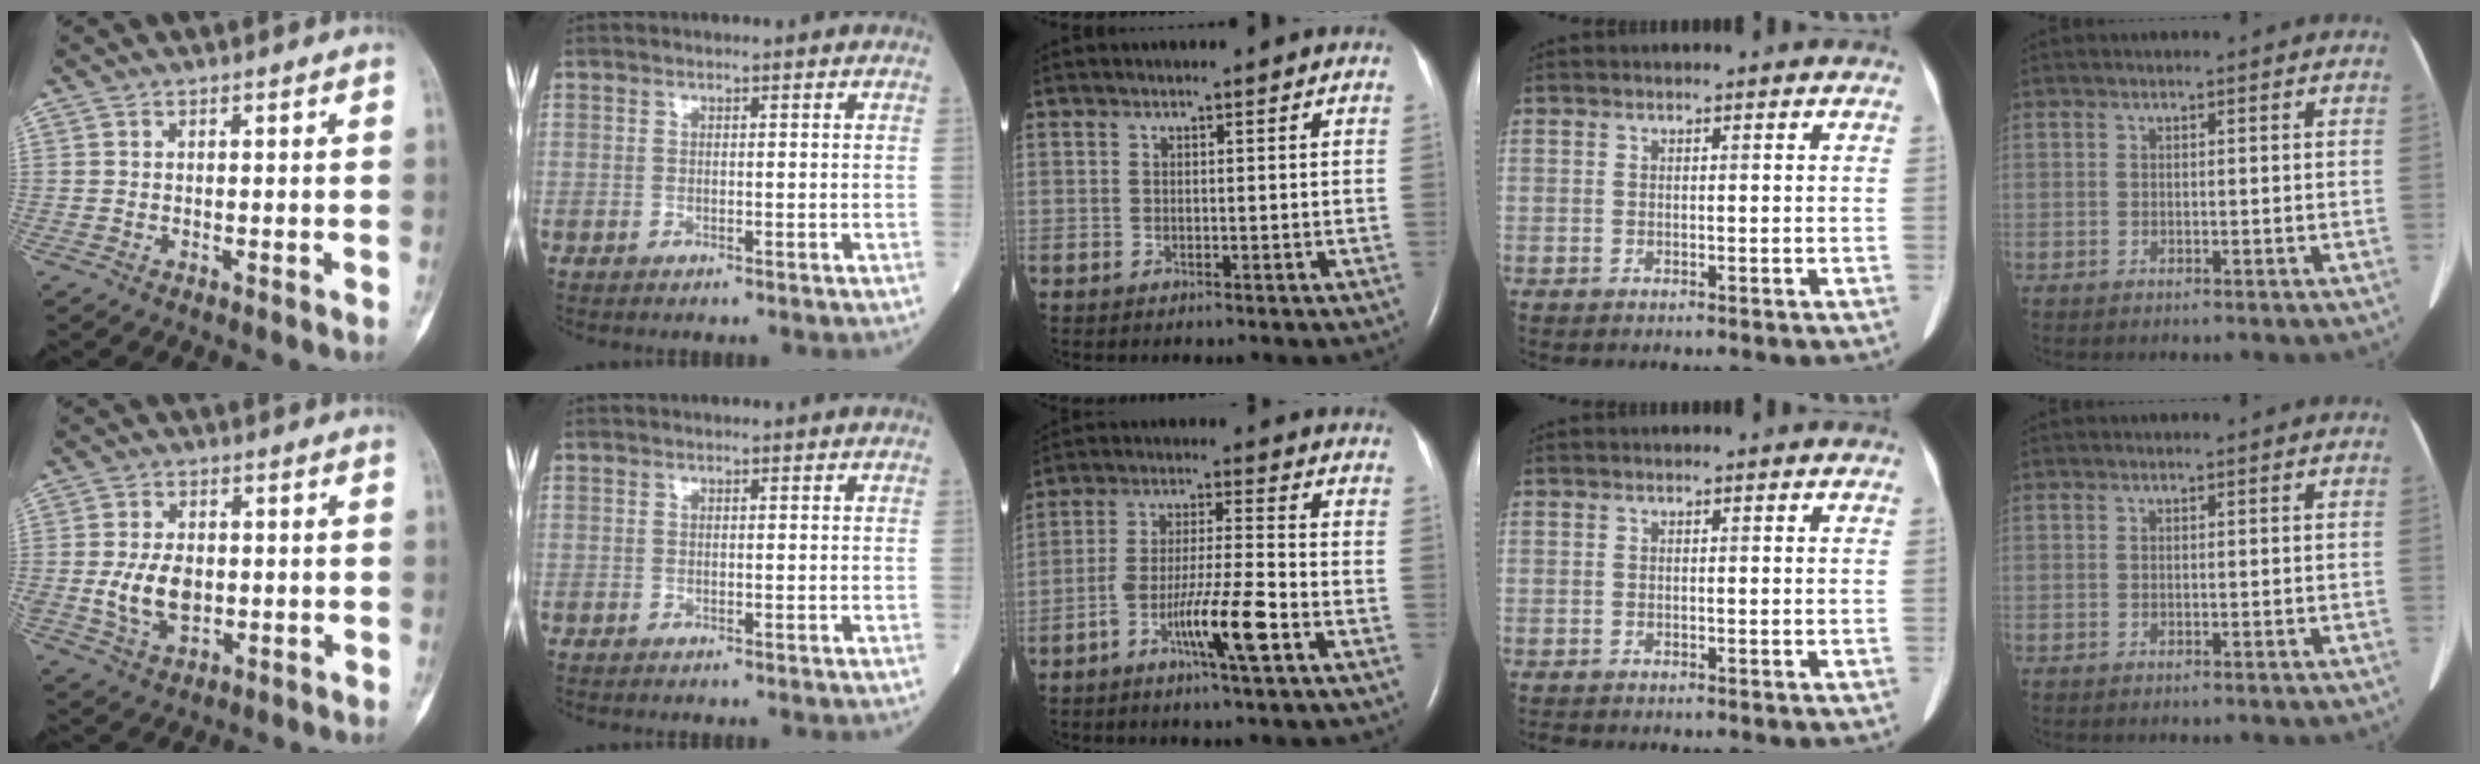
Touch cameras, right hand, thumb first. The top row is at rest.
{"thumb": {"total": 8.9, "force": [-0.5, 5.9, 6.7], "torque": [-0.113, -0.006, -0.002]}, "middle": {"total": 9.3, "force": [-4.5, 0.0, 8.1], "torque": [-0.154, -0.003, -0.084]}}